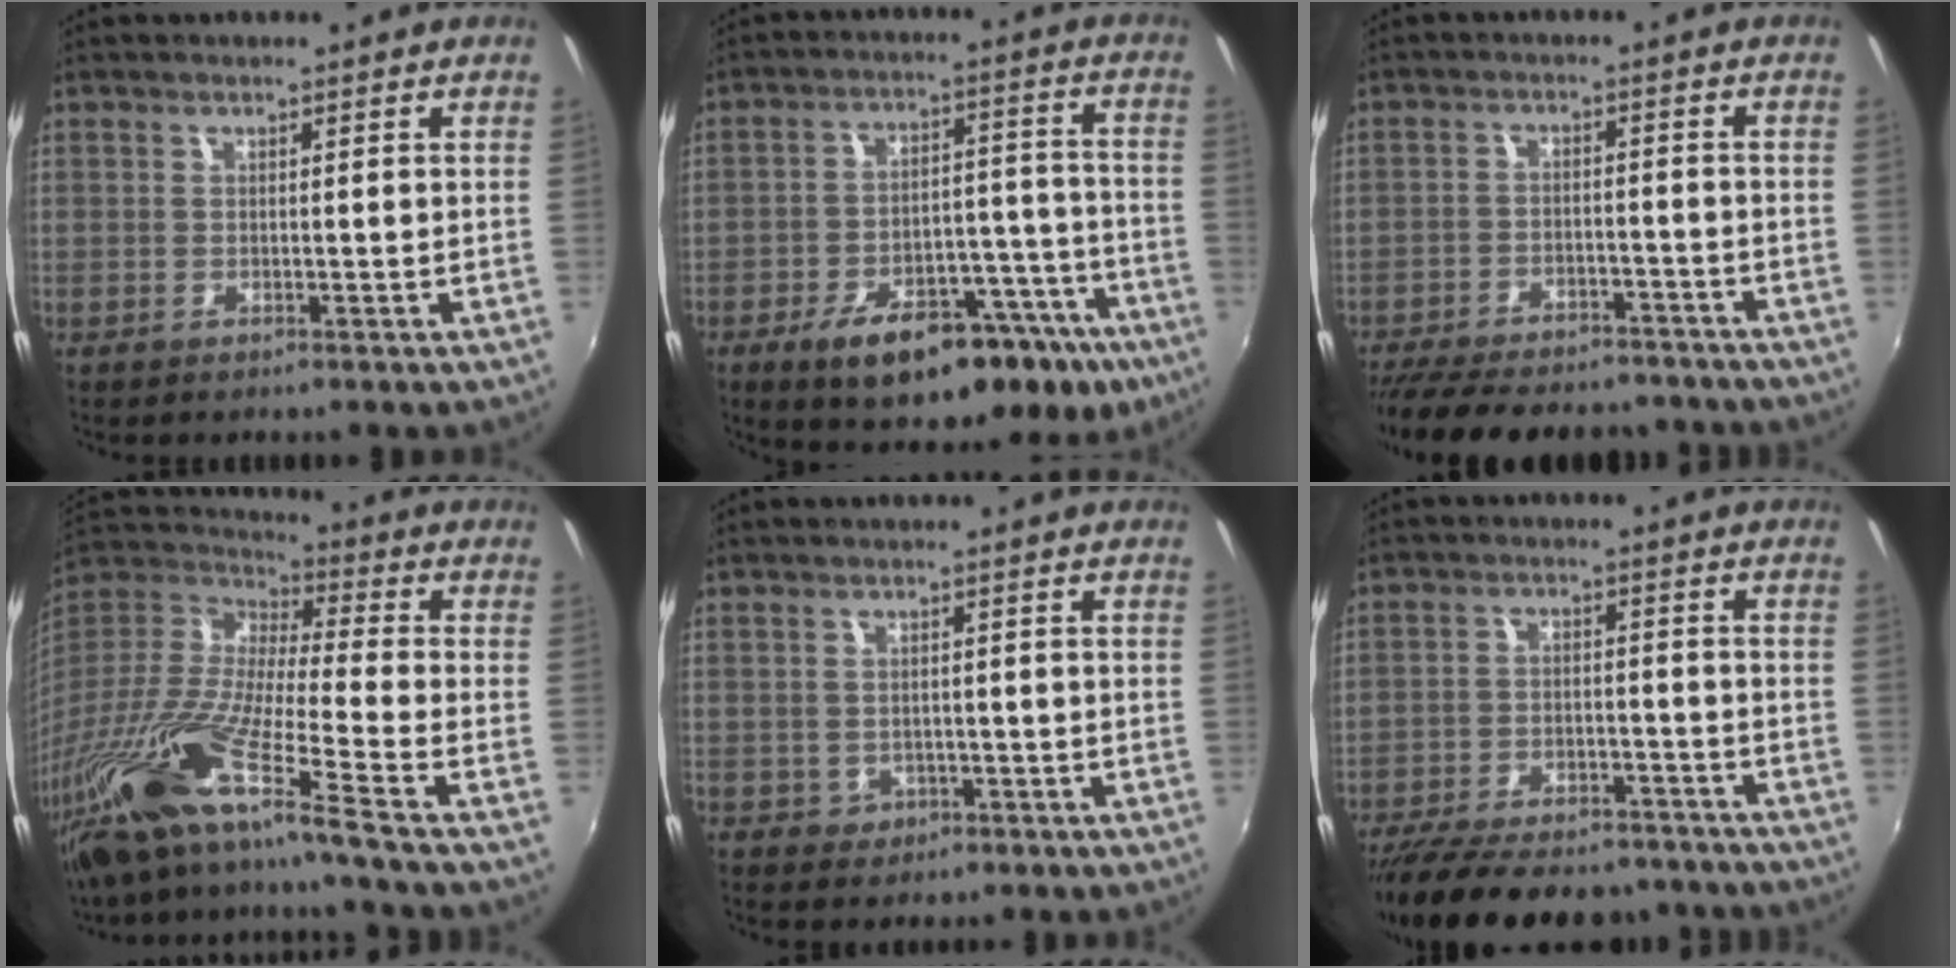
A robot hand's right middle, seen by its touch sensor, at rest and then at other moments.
{"total": 21.9, "force": [-13.7, 9.6, 14.1], "torque": [-0.214, 0.004, -0.175]}
{"total": 20.5, "force": [-17.3, 6.6, 8.7], "torque": [-0.187, -0.018, -0.240]}
{"total": 20.9, "force": [-14.6, -0.5, 14.9], "torque": [-0.267, -0.053, -0.281]}
{"total": 2.9, "force": [-0.9, 2.6, 0.6], "torque": [-0.019, 0.001, -0.007]}
{"total": 21.0, "force": [-17.6, 7.2, 9.0], "torque": [-0.189, -0.016, -0.245]}